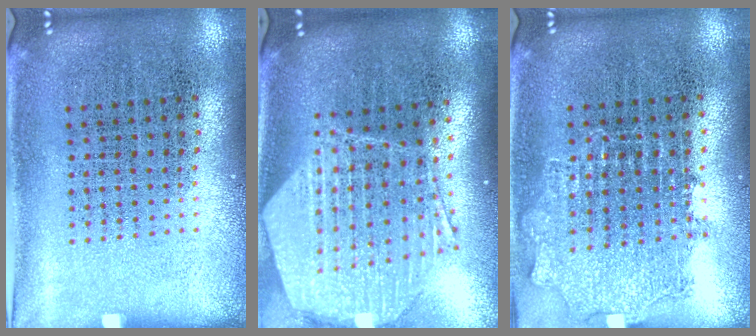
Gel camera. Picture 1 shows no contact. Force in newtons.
{"total": 2.5, "press": 2.1, "slide": 1.4}
{"total": 1.0, "press": 1.0, "slide": 0.2}